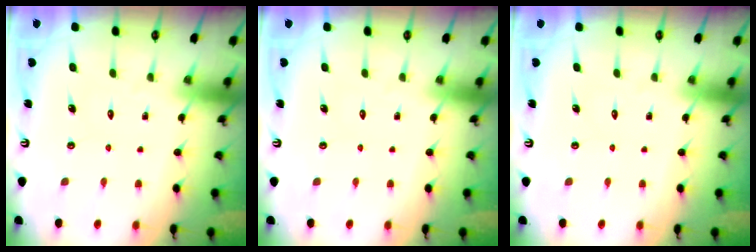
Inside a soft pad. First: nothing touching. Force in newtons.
{"total": 0.0}
{"total": 0.0}